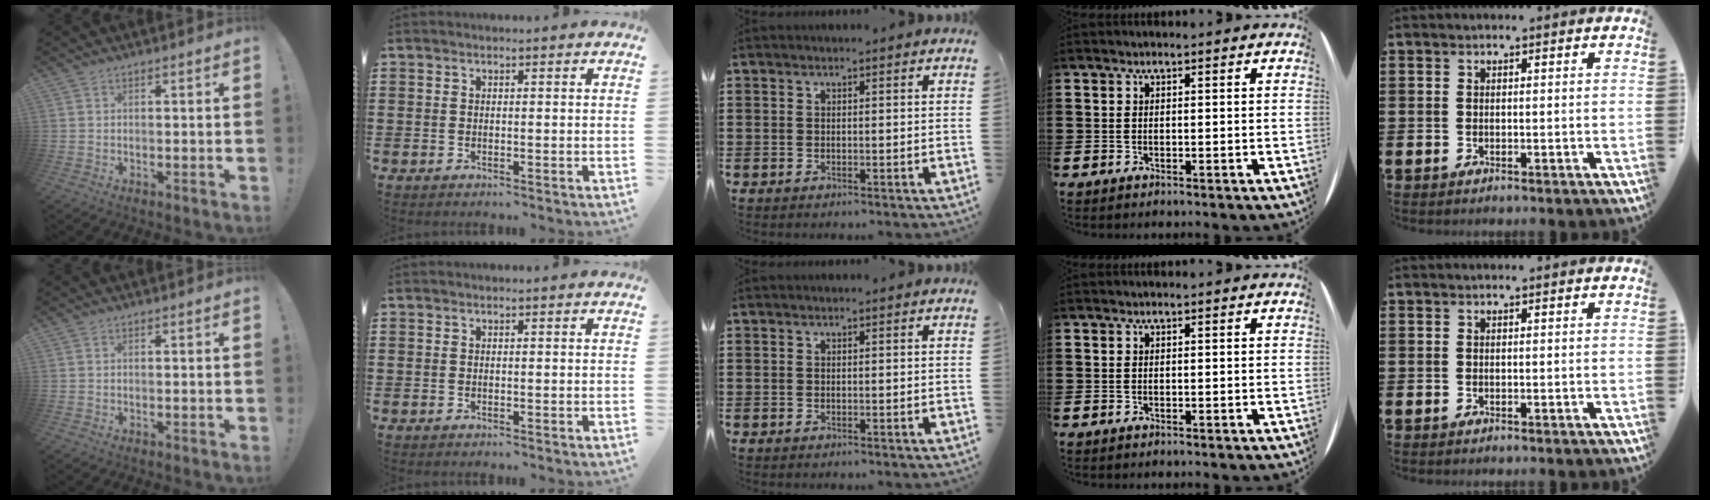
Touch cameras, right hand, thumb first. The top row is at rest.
{}